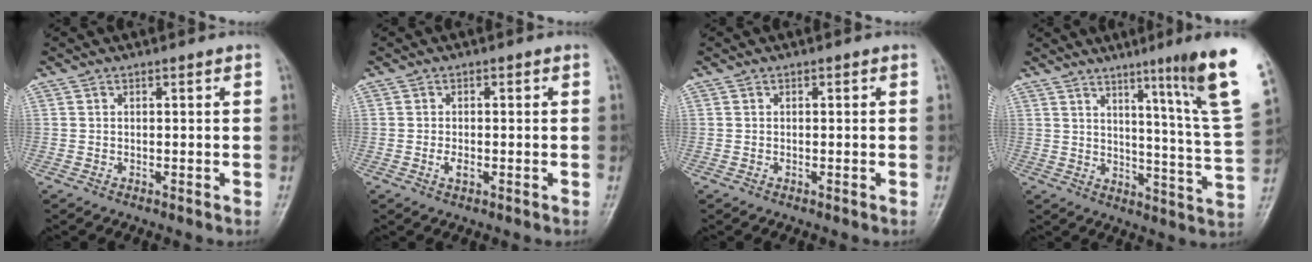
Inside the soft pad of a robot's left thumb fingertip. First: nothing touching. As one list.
[{"total": 2.0, "force": [-0.6, 1.1, 1.5], "torque": [-0.024, 0.001, -0.013]}, {"total": 0.0}, {"total": 17.7, "force": [10.2, -0.1, 14.5], "torque": [-0.177, -0.065, 0.136]}]